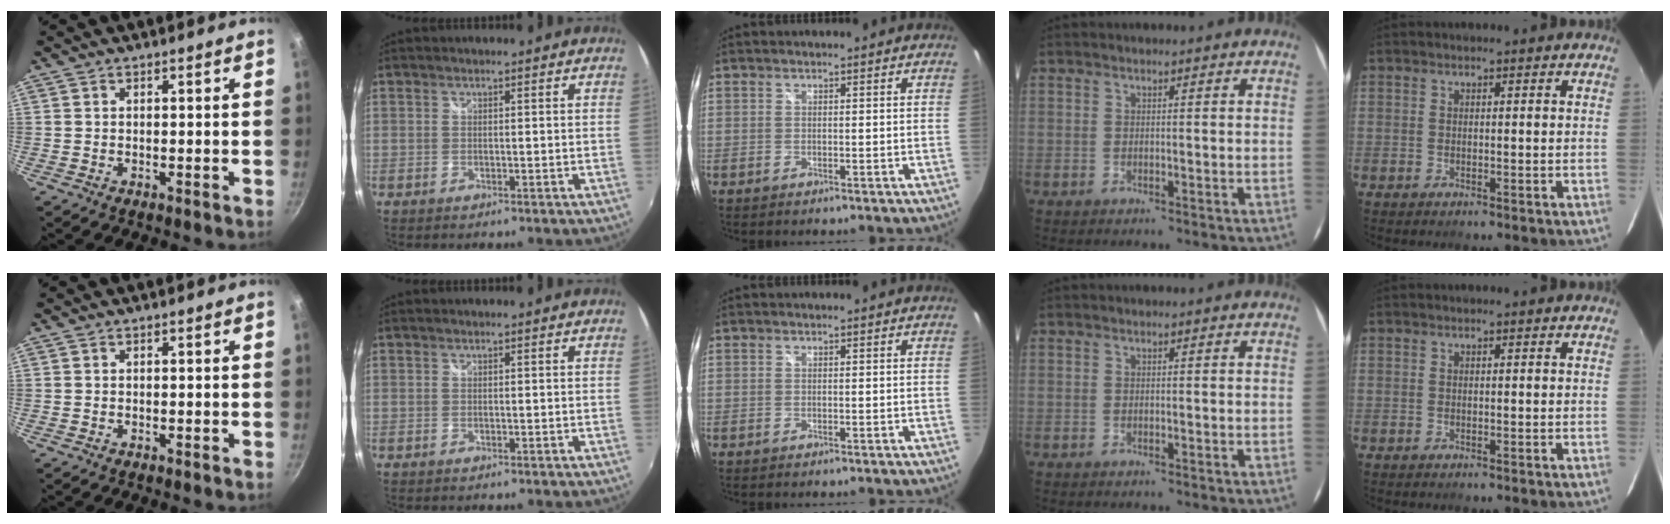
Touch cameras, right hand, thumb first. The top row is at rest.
{}